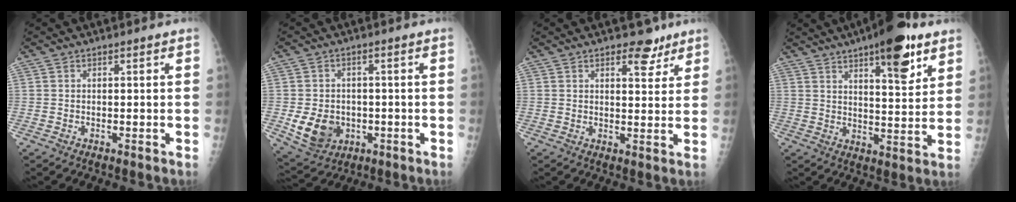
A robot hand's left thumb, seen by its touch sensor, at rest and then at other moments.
{"total": 8.8, "force": [-1.8, 7.2, 4.8], "torque": [-0.065, 0.002, -0.013]}
{"total": 5.4, "force": [3.7, 2.8, 2.8], "torque": [-0.014, -0.020, 0.050]}
{"total": 14.2, "force": [8.3, 4.4, 10.7], "torque": [-0.124, -0.040, 0.118]}